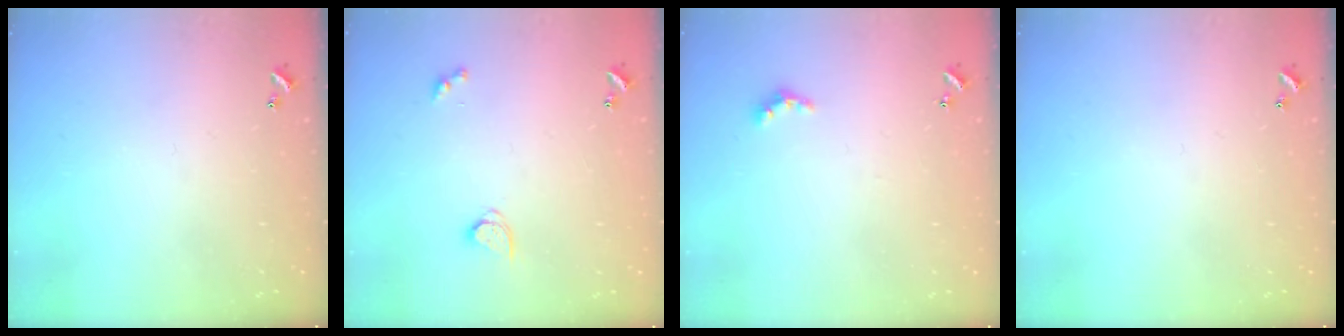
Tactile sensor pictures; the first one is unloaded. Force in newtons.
{"total": 2.9, "press": 2.8, "slide": 0.3}
{"total": 2.4, "press": 2.3, "slide": 0.5}
{"total": 0.0}